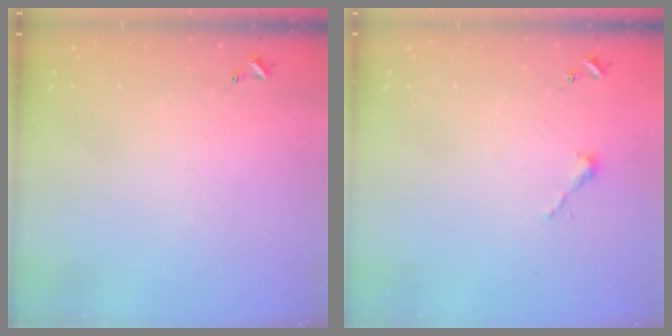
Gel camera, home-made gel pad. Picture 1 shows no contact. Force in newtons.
{"total": 2.5, "press": 2.5, "slide": 0.2}